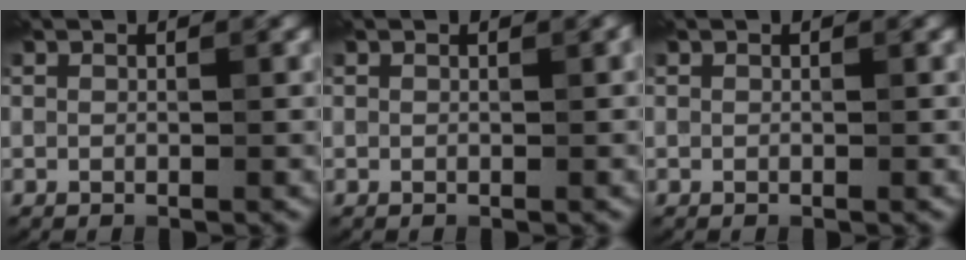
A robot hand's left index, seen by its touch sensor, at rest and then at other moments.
{"total": 0.0}
{"total": 0.0}